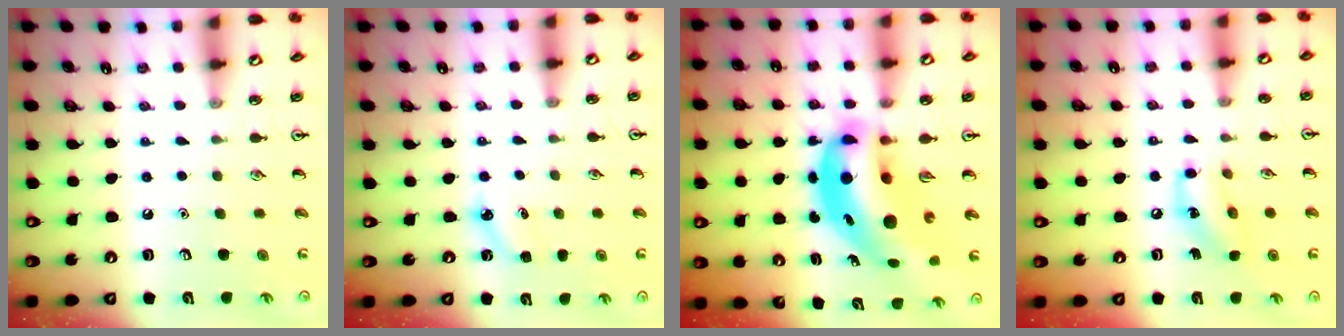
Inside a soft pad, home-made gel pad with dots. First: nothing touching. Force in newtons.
{"total": 3.7, "press": 3.5, "slide": 1.1}
{"total": 15.8, "press": 15.0, "slide": 4.9}
{"total": 9.9, "press": 9.8, "slide": 1.3}